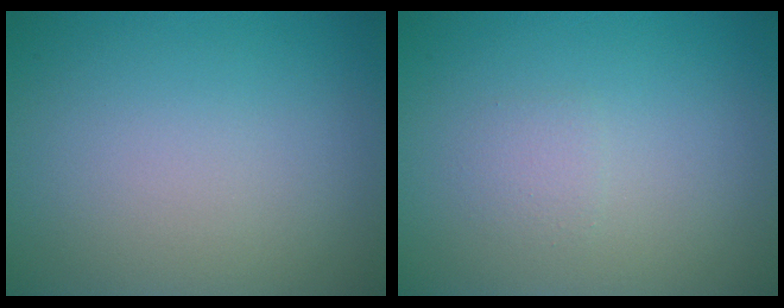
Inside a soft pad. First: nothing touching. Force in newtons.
{"total": 1.0, "press": 1.0, "slide": 0.1}